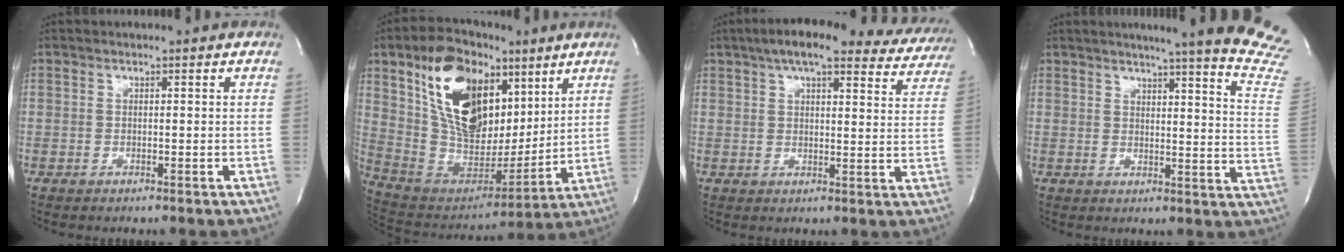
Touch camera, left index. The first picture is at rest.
{"total": 21.0, "force": [9.1, 11.3, 15.1], "torque": [-0.293, 0.024, 0.169]}
{"total": 21.4, "force": [18.1, 5.2, 10.2], "torque": [-0.141, 0.025, 0.214]}
{"total": 22.0, "force": [19.0, -0.8, 11.0], "torque": [-0.138, -0.101, 0.209]}